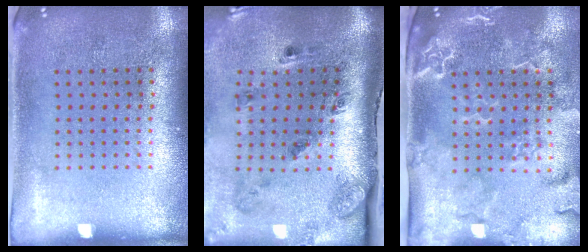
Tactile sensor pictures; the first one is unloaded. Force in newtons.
{"total": 2.9, "press": 1.8, "slide": 2.2}
{"total": 2.9, "press": 2.4, "slide": 1.6}